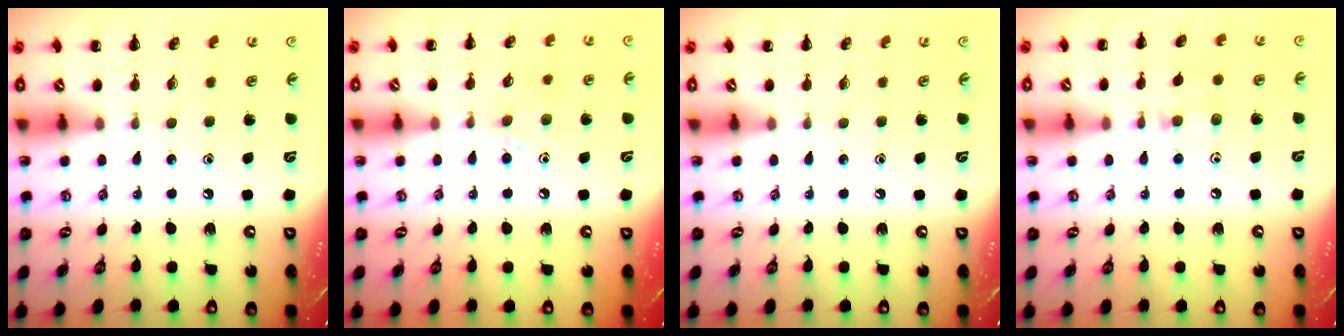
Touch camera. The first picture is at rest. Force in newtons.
{"total": 7.5, "press": 7.2, "slide": 2.0}
{"total": 0.0}
{"total": 4.8, "press": 4.8, "slide": 0.8}